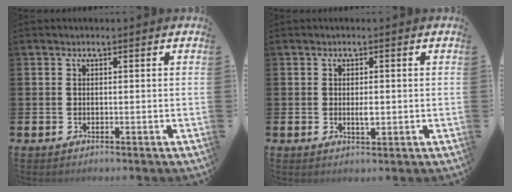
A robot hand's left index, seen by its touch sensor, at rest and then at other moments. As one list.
[{"total": 1.6, "force": [0.0, 0.7, 1.5], "torque": [-0.014, -0.004, -0.005]}]